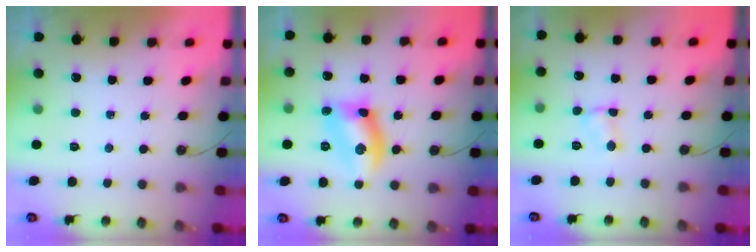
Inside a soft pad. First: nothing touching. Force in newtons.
{"total": 10.6, "press": 10.6, "slide": 0.5}
{"total": 3.3, "press": 3.3, "slide": 0.5}